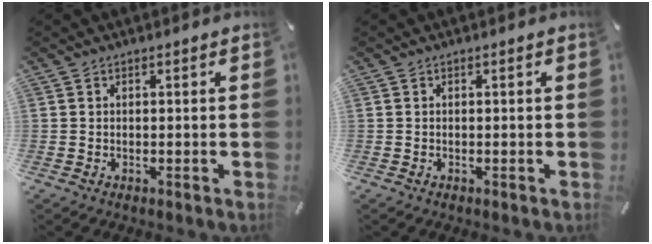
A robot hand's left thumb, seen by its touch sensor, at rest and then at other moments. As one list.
[{"total": 0.0}]